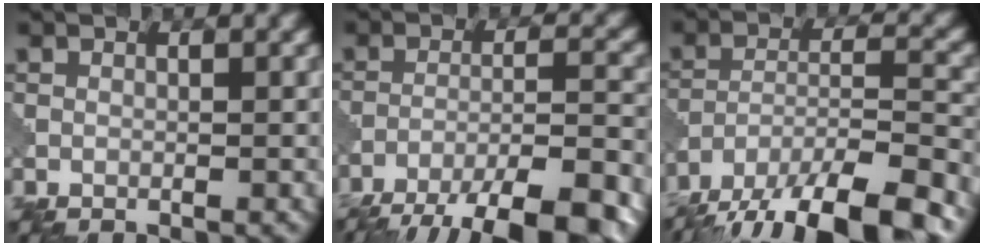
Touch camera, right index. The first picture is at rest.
{"total": 11.7, "force": [-9.3, 2.4, 6.7], "torque": [-0.098, -0.011, -0.132]}
{"total": 13.8, "force": [-11.2, 4.0, 7.0], "torque": [-0.122, -0.015, -0.173]}